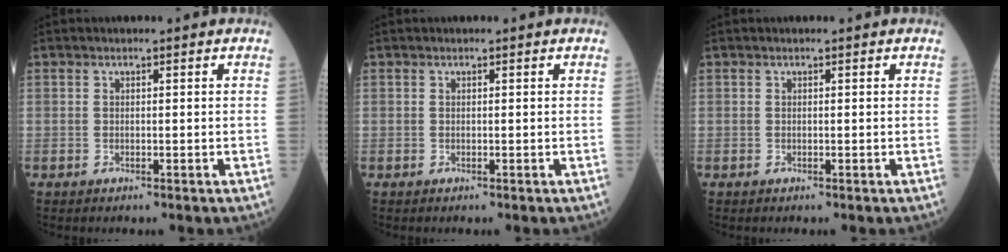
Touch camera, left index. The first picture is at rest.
{"total": 0.0}
{"total": 0.0}